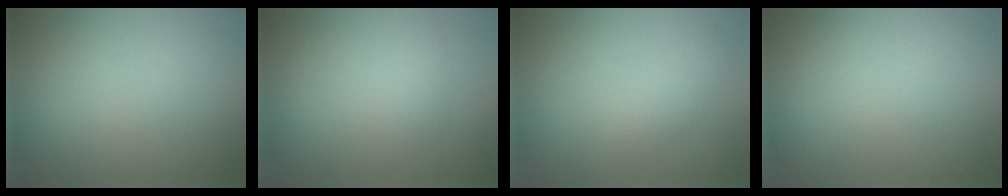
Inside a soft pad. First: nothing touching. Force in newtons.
{"total": 1.5, "press": 1.5, "slide": 0.0}
{"total": 1.6, "press": 1.6, "slide": 0.0}
{"total": 0.0}